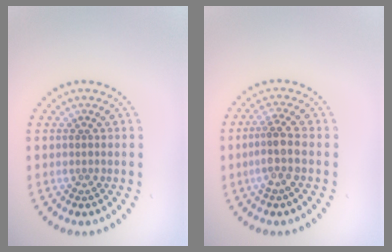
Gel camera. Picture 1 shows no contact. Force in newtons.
{"total": 2.5, "press": 2.0, "slide": 1.5}